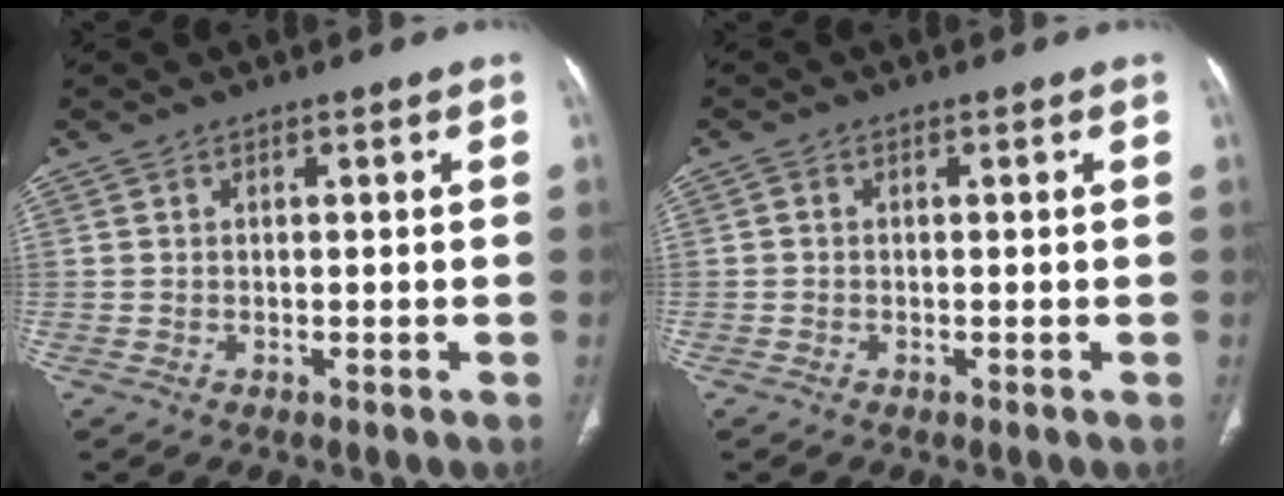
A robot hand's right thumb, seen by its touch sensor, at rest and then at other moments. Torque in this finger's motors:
{"motor_torque": [-0.55, -0.18, 0.15, -0.06, 0.00]}